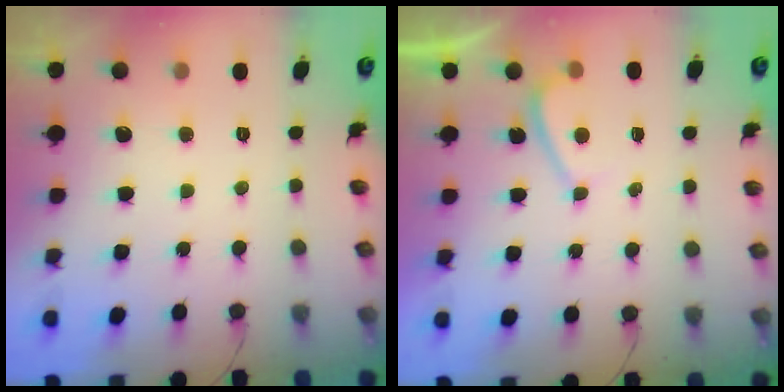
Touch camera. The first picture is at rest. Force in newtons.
{"total": 2.0, "press": 1.9, "slide": 0.7}